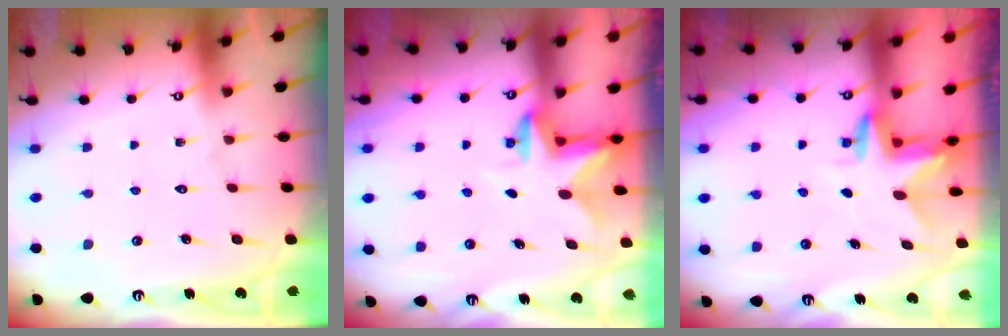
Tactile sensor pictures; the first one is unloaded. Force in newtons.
{"total": 2.7, "press": 2.7, "slide": 0.5}
{"total": 3.0, "press": 3.0, "slide": 0.1}